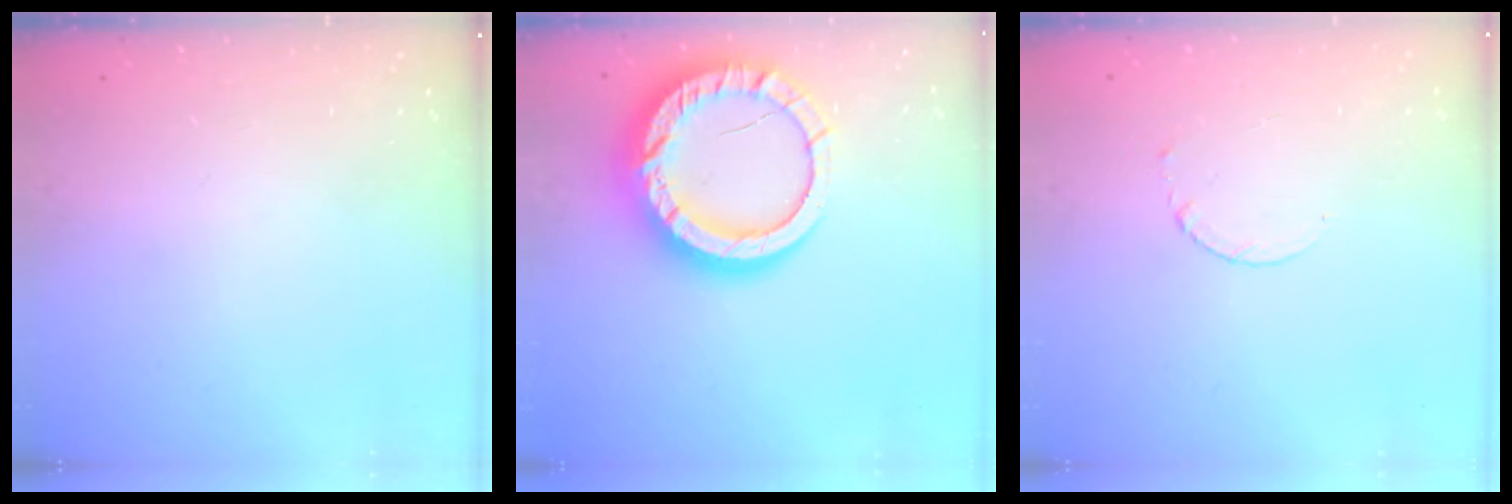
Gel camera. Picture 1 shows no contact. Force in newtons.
{"total": 19.6, "press": 19.5, "slide": 1.8}
{"total": 2.6, "press": 2.6, "slide": 0.3}